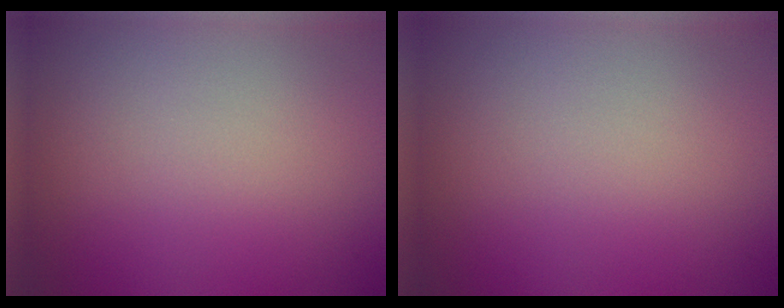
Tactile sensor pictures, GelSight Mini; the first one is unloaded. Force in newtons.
{"total": 0.0}